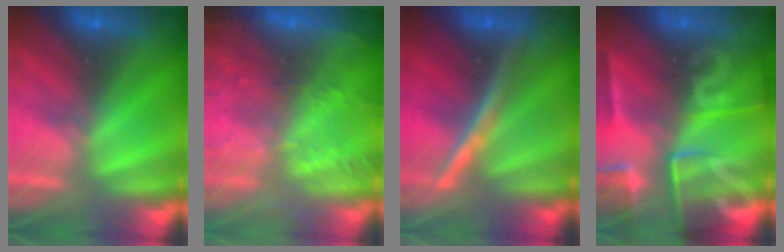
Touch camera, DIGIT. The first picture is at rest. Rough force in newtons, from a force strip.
{"total": 5.7}
{"total": 4.5}
{"total": 9.0}